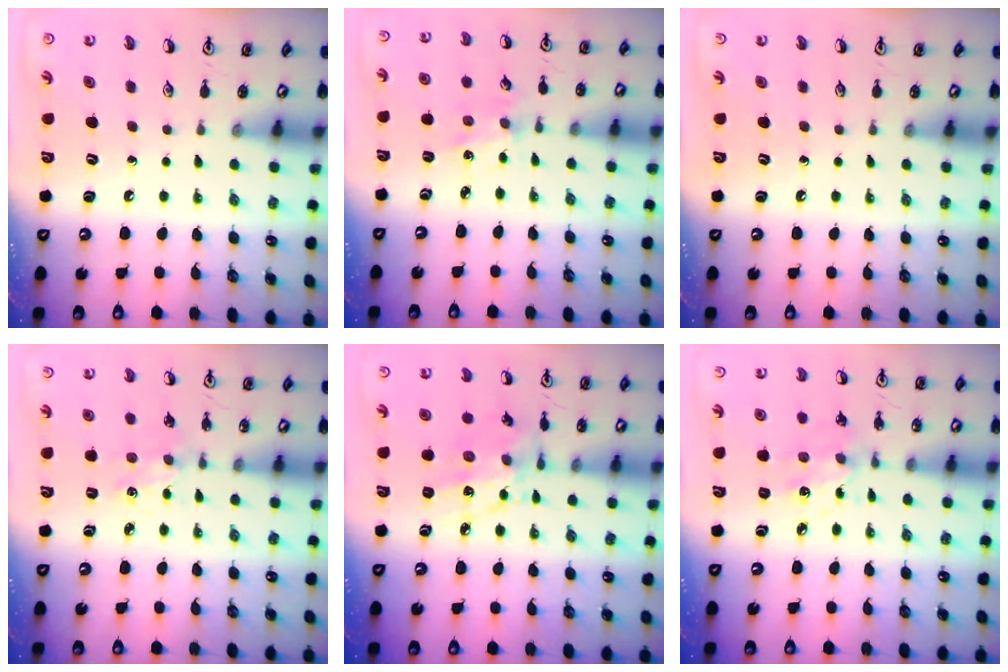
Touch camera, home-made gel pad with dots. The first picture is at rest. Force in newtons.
{"total": 1.3, "press": 1.3, "slide": 0.2}
{"total": 0.0}
{"total": 2.2, "press": 2.2, "slide": 0.2}
{"total": 10.2, "press": 10.1, "slide": 0.7}
{"total": 5.4, "press": 5.4, "slide": 0.5}